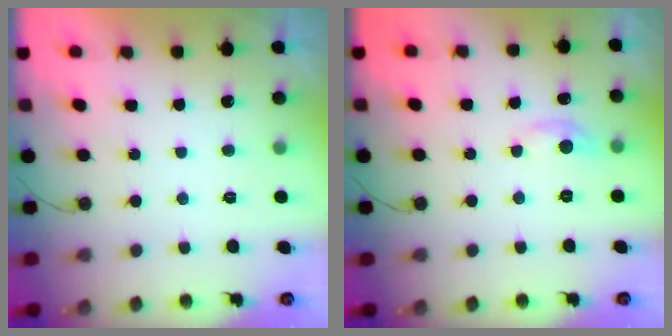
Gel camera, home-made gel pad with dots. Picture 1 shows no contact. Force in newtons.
{"total": 6.3, "press": 6.3, "slide": 0.9}